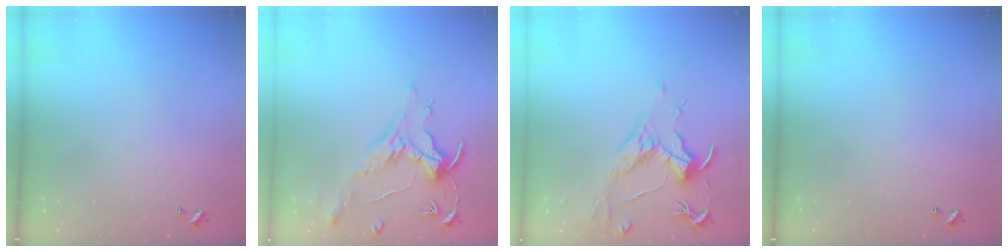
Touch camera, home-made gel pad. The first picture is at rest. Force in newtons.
{"total": 1.6, "press": 1.4, "slide": 0.7}
{"total": 1.8, "press": 1.6, "slide": 0.9}
{"total": 0.0}